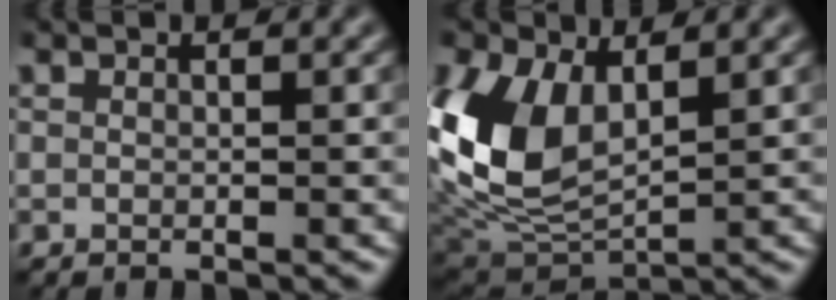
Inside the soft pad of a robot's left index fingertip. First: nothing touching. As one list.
[{"total": 8.3, "force": [1.1, 5.2, 6.4], "torque": [-0.157, -0.010, 0.029]}]